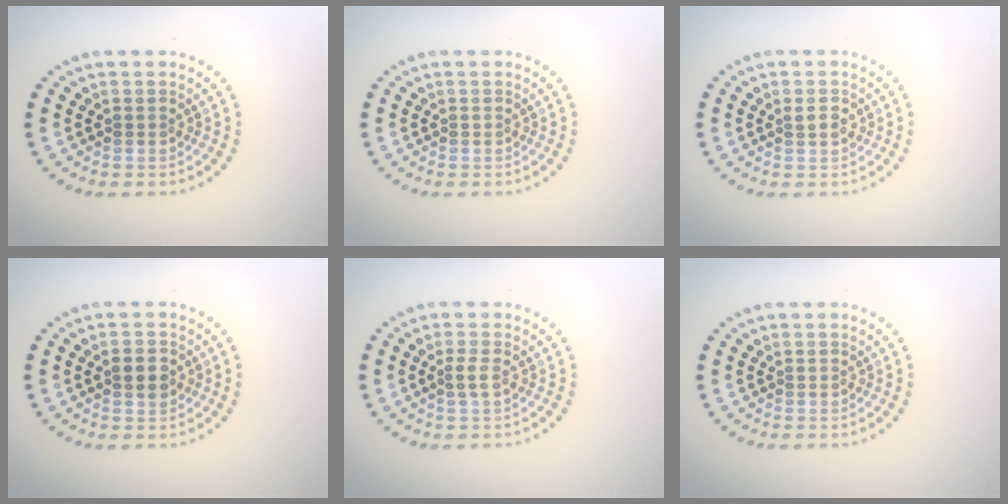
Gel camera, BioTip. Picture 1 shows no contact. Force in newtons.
{"total": 0.0}
{"total": 1.3, "press": 1.2, "slide": 0.6}
{"total": 1.7, "press": 1.7, "slide": 0.1}
{"total": 0.9, "press": 0.8, "slide": 0.4}
{"total": 0.0}